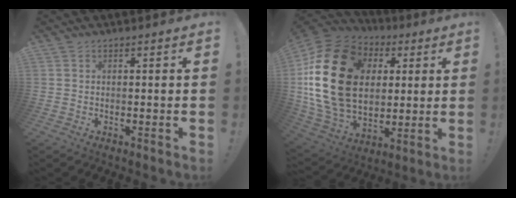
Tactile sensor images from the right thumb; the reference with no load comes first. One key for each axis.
{"total": 28.5, "fx": 4.9, "fy": 20.7, "fz": 18.9, "tx": -0.374, "ty": -0.008, "tz": 0.116}